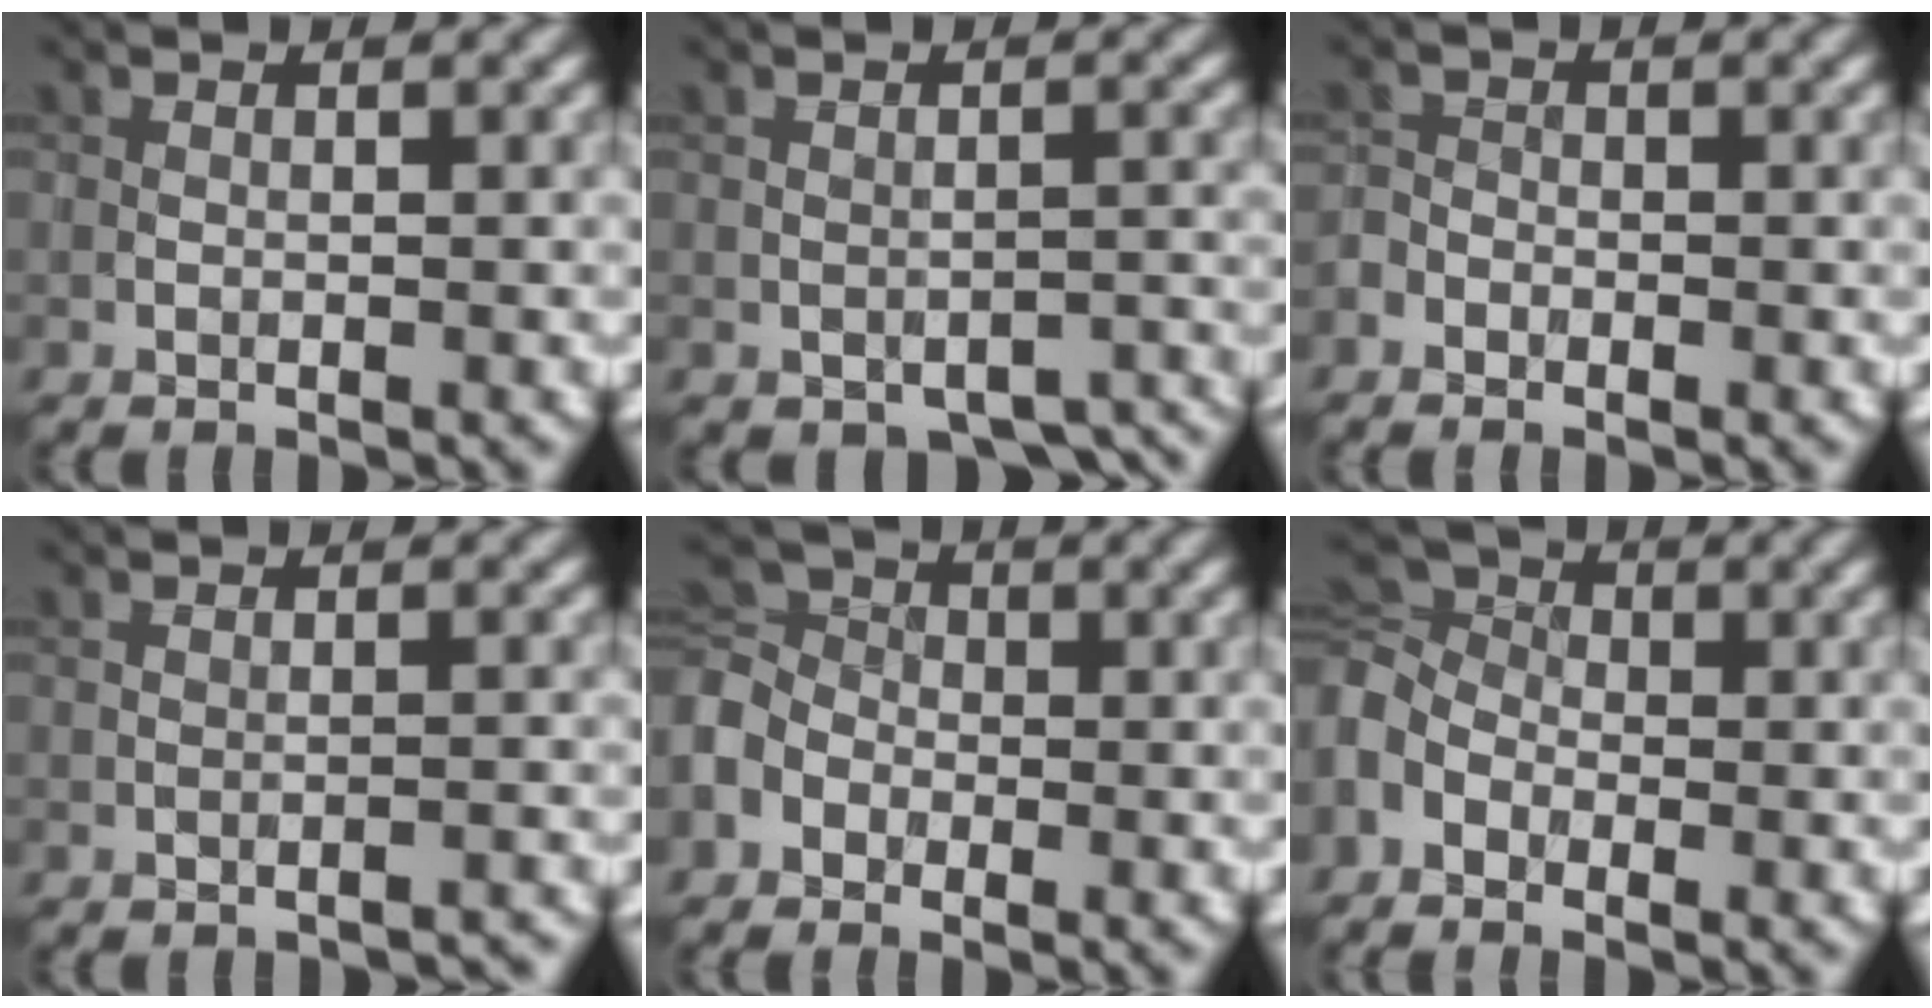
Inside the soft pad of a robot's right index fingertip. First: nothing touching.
{"total": 4.3, "force": [-3.0, 2.2, 2.2], "torque": [-0.025, -0.005, -0.030]}
{"total": 1.3, "force": [-0.9, 0.8, 0.4], "torque": [-0.005, 0.002, -0.020]}
{"total": 1.6, "force": [-1.6, 0.2, 0.1], "torque": [0.008, 0.007, -0.022]}
{"total": 3.9, "force": [-1.6, 3.1, 1.6], "torque": [-0.040, 0.009, -0.049]}
{"total": 4.5, "force": [-1.4, 3.4, 2.7], "torque": [-0.062, 0.007, -0.045]}